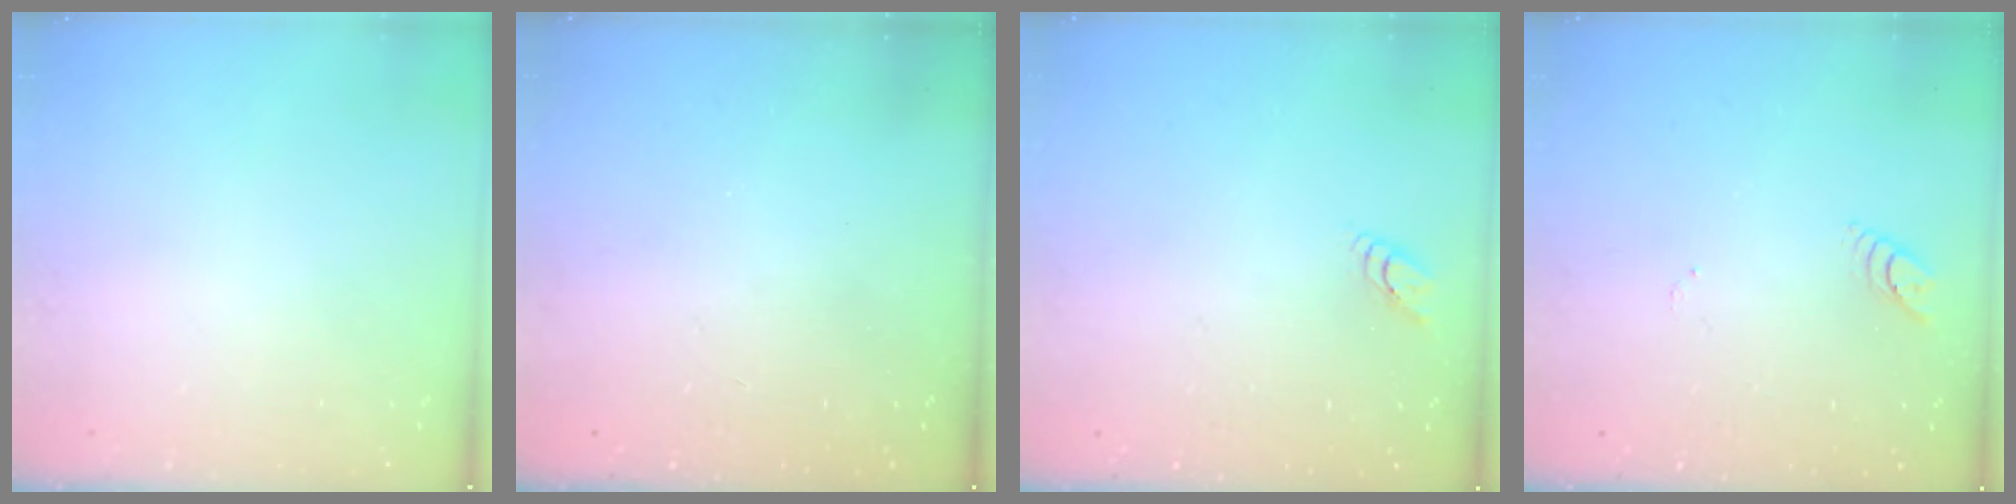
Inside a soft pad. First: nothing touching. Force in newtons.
{"total": 0.0}
{"total": 2.7, "press": 2.7, "slide": 0.3}
{"total": 2.9, "press": 2.8, "slide": 0.3}